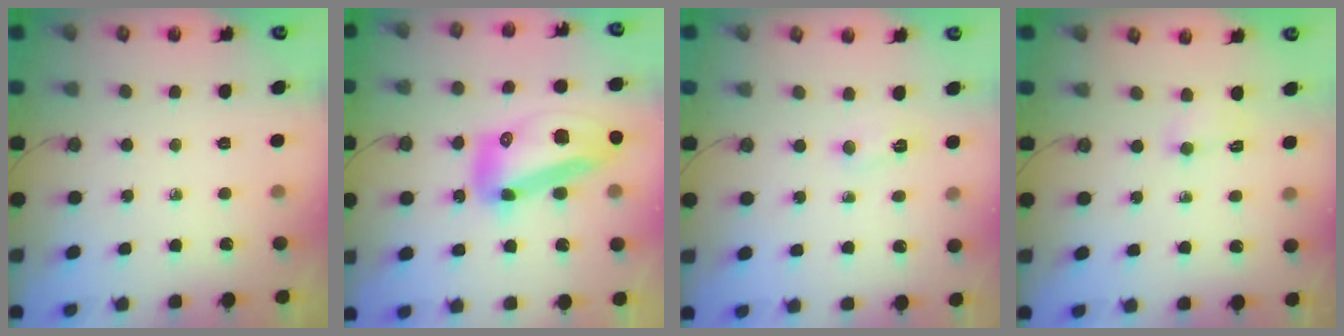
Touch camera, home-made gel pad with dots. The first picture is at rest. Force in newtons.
{"total": 19.3, "press": 18.9, "slide": 3.9}
{"total": 3.1, "press": 2.8, "slide": 1.3}
{"total": 2.4, "press": 2.3, "slide": 0.7}